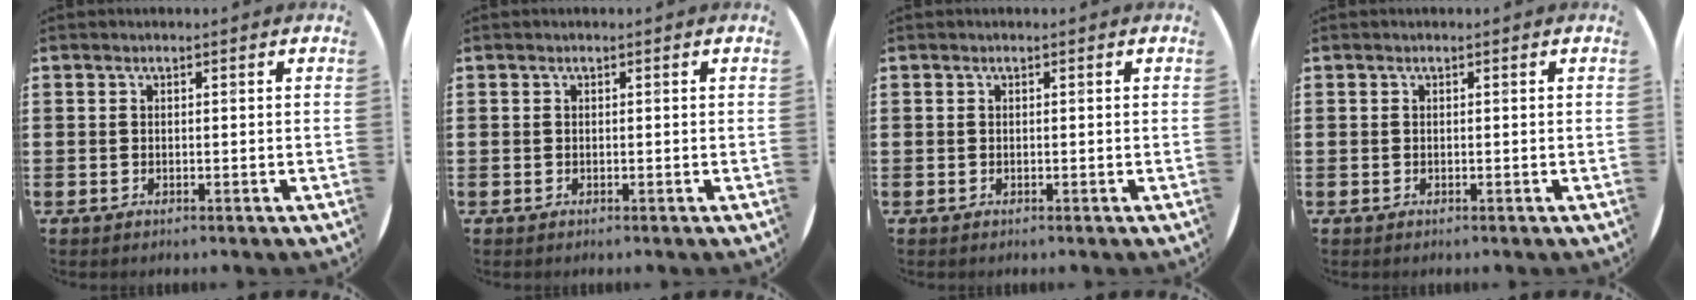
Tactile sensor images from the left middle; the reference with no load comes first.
{"total": 0.0}
{"total": 0.0}
{"total": 0.0}